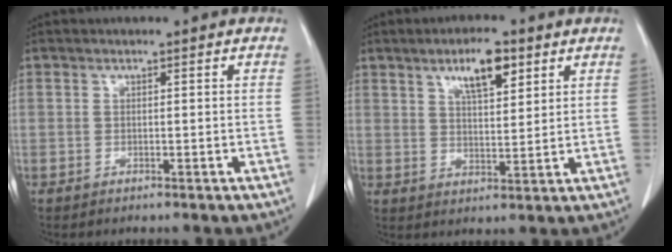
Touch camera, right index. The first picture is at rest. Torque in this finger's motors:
{"motor_torque": [0.29, 0.28, 0.18, 0.09]}